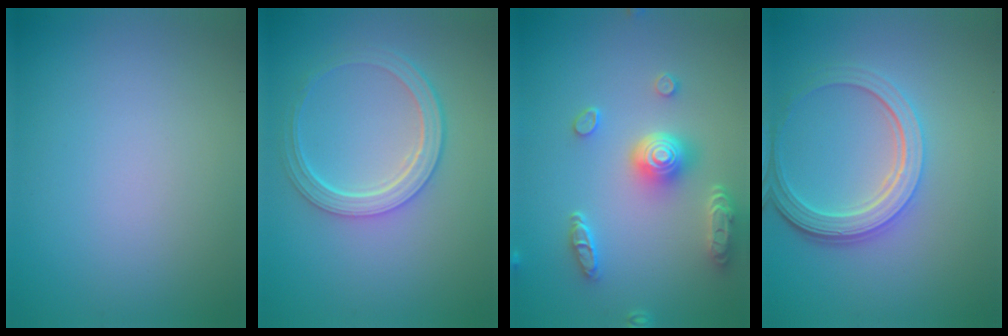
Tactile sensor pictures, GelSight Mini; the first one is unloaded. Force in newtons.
{"total": 4.3, "press": 3.2, "slide": 2.9}
{"total": 4.9, "press": 3.9, "slide": 3.0}
{"total": 4.8, "press": 3.6, "slide": 3.2}